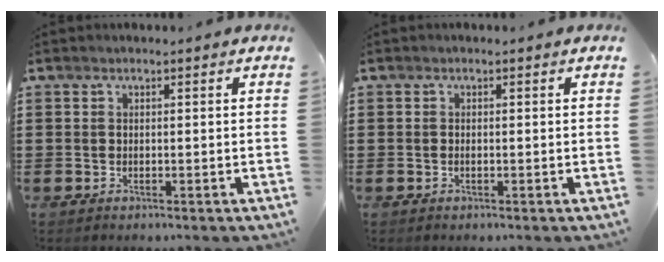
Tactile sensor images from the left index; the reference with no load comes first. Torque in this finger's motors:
{"motor_torque": [-0.14, -0.04, 0.02, -0.01]}